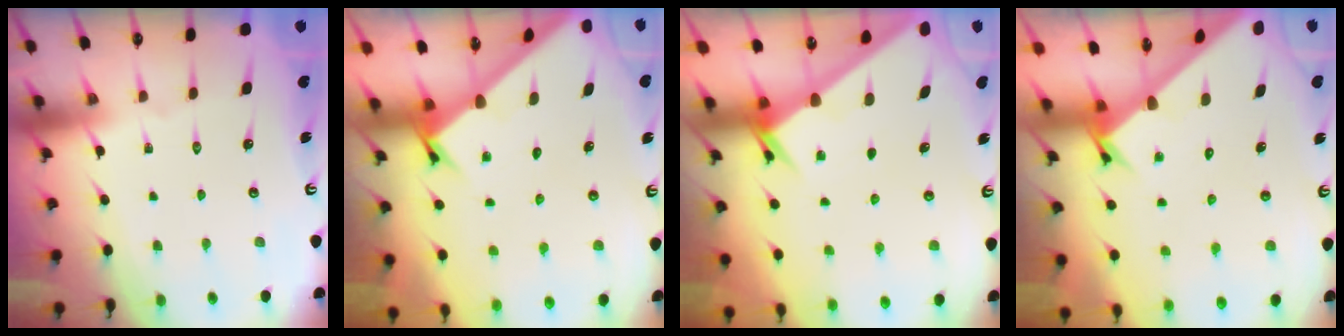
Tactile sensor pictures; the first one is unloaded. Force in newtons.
{"total": 2.0, "press": 2.0, "slide": 0.2}
{"total": 2.1, "press": 2.1, "slide": 0.1}
{"total": 2.7, "press": 2.7, "slide": 0.3}